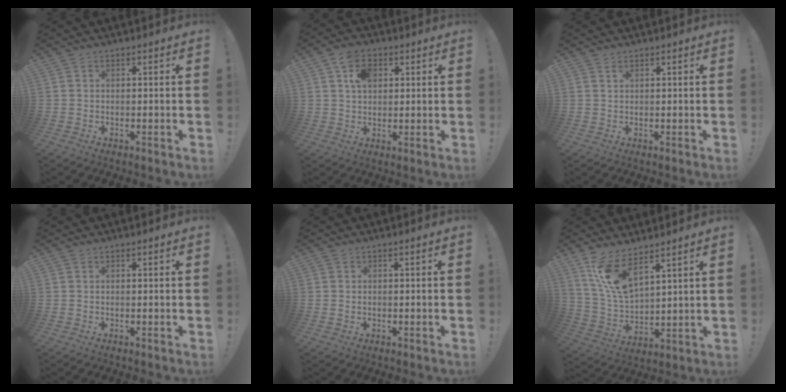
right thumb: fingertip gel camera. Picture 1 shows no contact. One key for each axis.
{"total": 8.0, "fx": 3.0, "fy": 5.6, "fz": 4.7, "tx": -0.078, "ty": 0.002, "tz": 0.057}
{"total": 0.8, "fx": 0.6, "fy": 0.3, "fz": 0.4, "tx": -0.004, "ty": -0.002, "tz": 0.011}
{"total": 0.0}
{"total": 0.7, "fx": -0.1, "fy": 0.5, "fz": 0.4, "tx": -0.010, "ty": 0.003, "tz": -0.002}
{"total": 12.2, "fx": 8.4, "fy": 4.6, "fz": 7.5, "tx": -0.157, "ty": -0.045, "tz": 0.158}